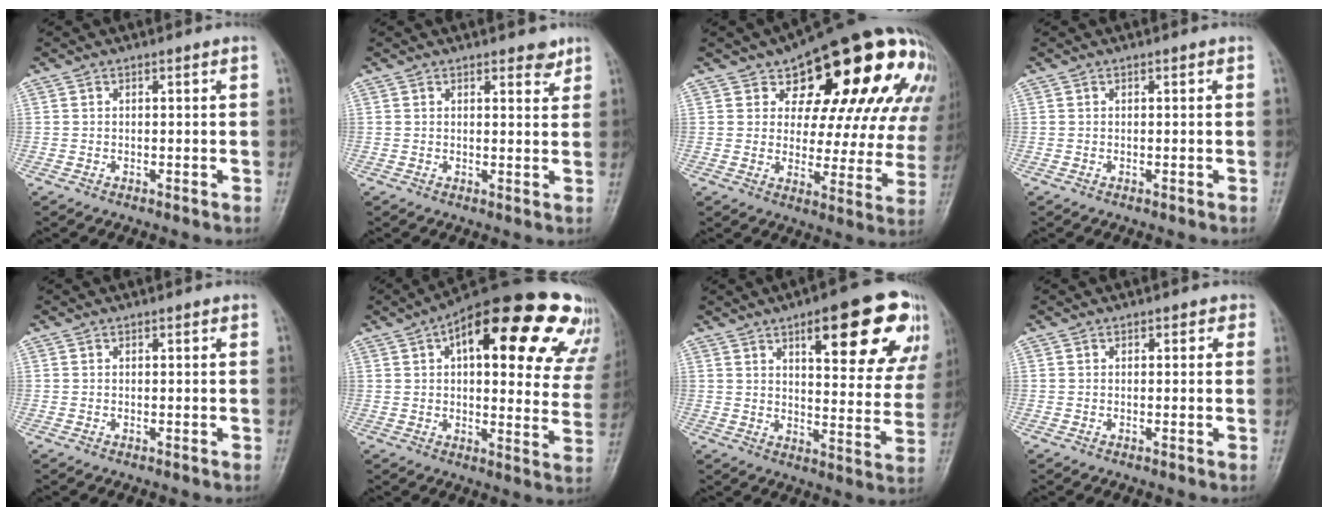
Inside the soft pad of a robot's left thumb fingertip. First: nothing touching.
{"total": 2.9, "force": [2.1, 1.3, 1.5], "torque": [-0.004, -0.012, 0.026]}
{"total": 26.0, "force": [14.2, 12.5, 17.9], "torque": [-0.205, -0.035, 0.181]}
{"total": 0.0}
{"total": 0.0}
{"total": 28.8, "force": [14.4, 11.2, 22.3], "torque": [-0.258, 0.007, 0.181]}
{"total": 20.9, "force": [10.5, 6.9, 16.7], "torque": [-0.177, -0.029, 0.140]}
{"total": 1.4, "force": [0.5, 1.1, 0.7], "torque": [0.011, 0.003, -0.001]}